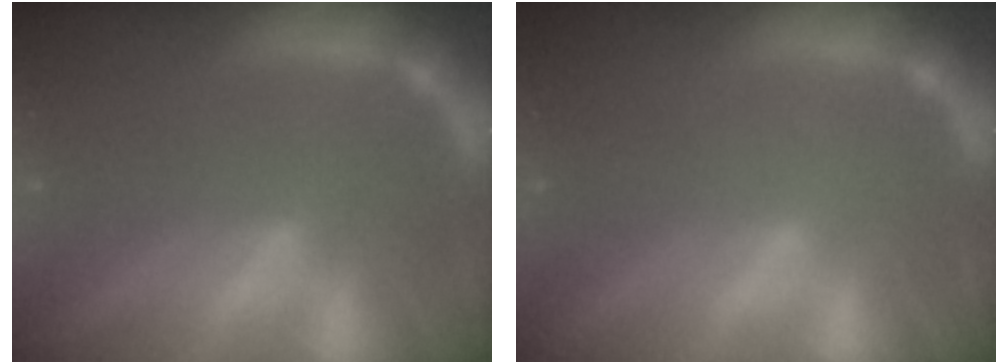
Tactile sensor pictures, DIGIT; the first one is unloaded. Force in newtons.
{"total": 0.0}